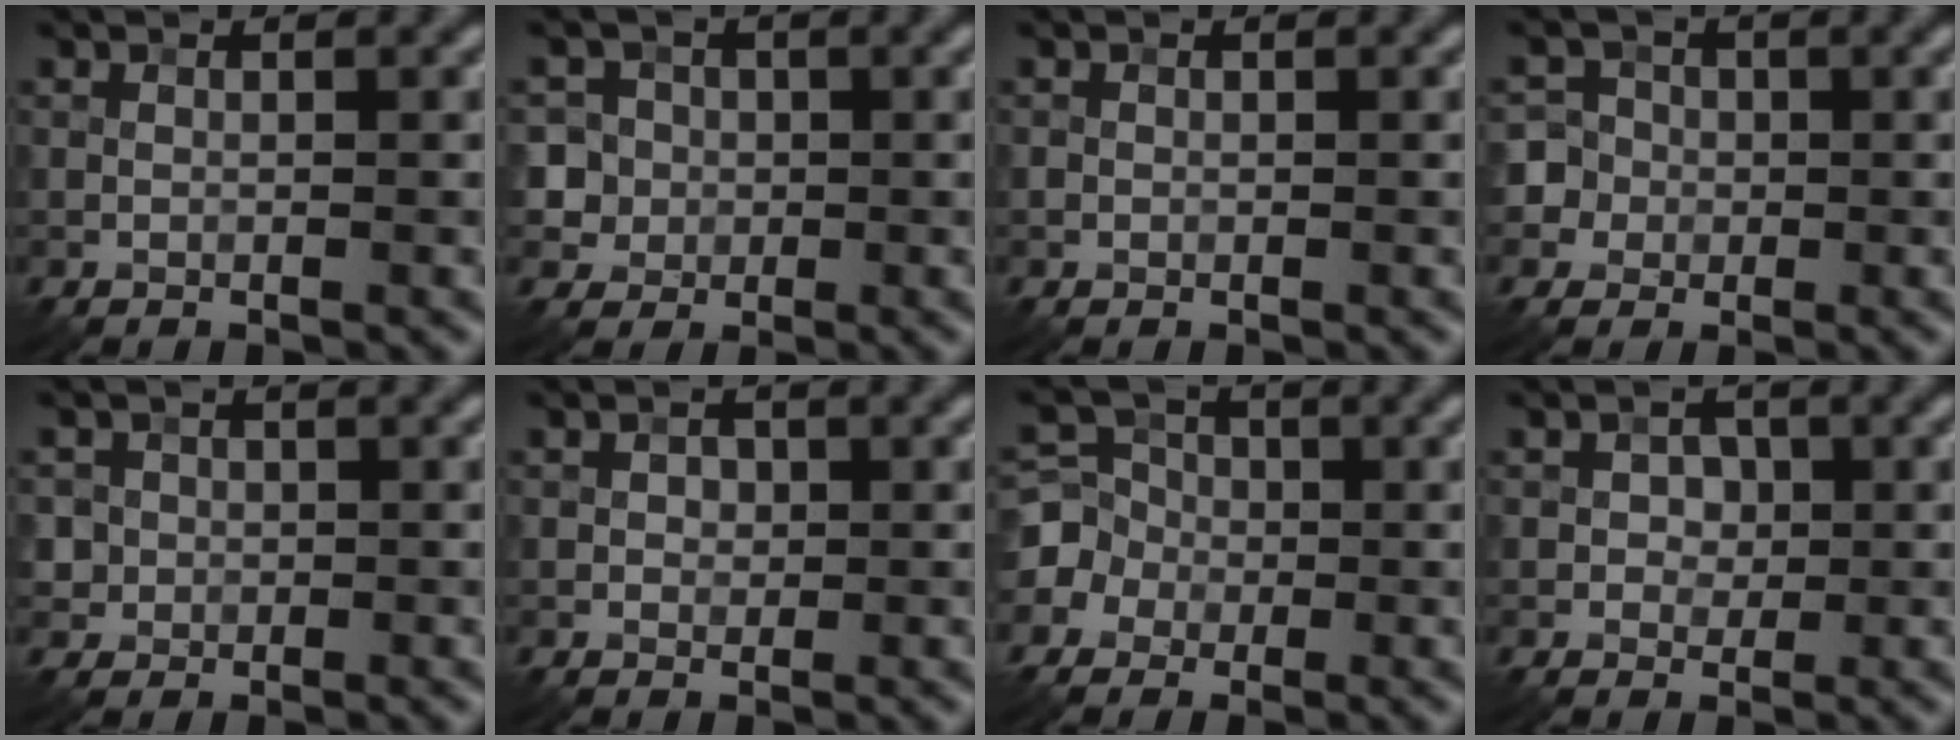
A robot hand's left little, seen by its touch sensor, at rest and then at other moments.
{"total": 5.5, "force": [1.0, 5.2, 1.7], "torque": [-0.029, 0.034, -0.006]}
{"total": 0.0}
{"total": 5.2, "force": [-0.4, 5.0, 1.3], "torque": [-0.015, 0.027, -0.031]}
{"total": 2.0, "force": [0.3, 1.9, 0.4], "torque": [0.002, 0.002, 0.008]}
{"total": 0.9, "force": [0.1, 0.8, 0.4], "torque": [-0.004, -0.002, 0.000]}
{"total": 4.2, "force": [-1.4, 3.9, 0.9], "torque": [-0.004, 0.012, -0.046]}
{"total": 1.6, "force": [0.2, 1.4, 0.8], "torque": [-0.008, -0.002, 0.000]}